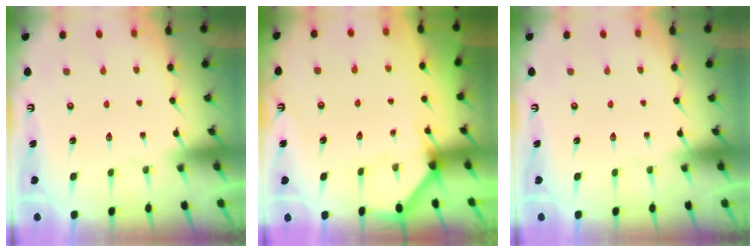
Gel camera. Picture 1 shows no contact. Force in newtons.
{"total": 2.2, "press": 2.2, "slide": 0.2}
{"total": 0.0}